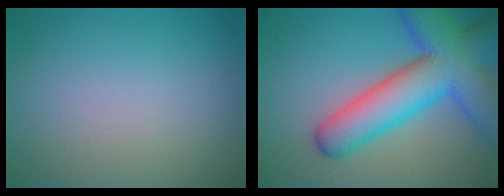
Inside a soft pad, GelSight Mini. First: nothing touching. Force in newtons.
{"total": 11.3, "press": 11.3, "slide": 0.6}